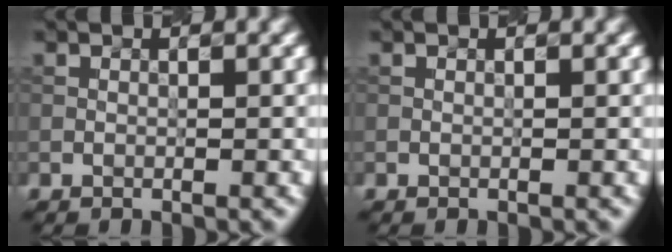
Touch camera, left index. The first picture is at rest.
{"total": 0.0}